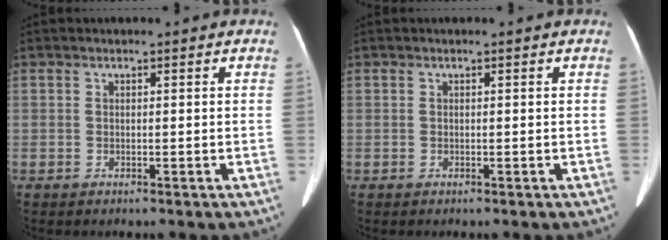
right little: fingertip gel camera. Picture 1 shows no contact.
{"total": 0.0}